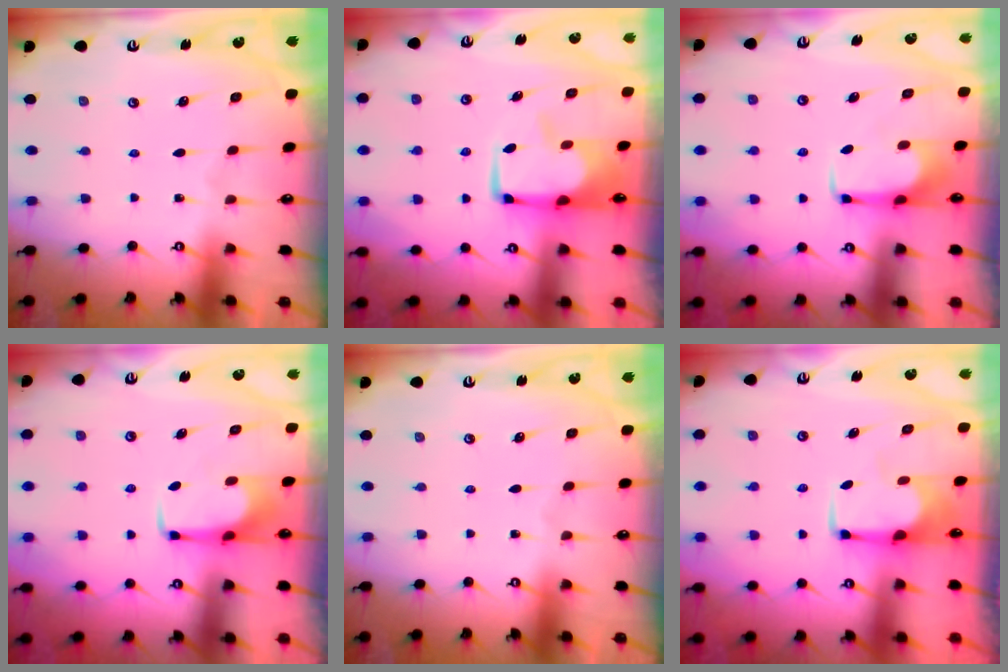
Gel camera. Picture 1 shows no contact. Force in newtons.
{"total": 0.8, "press": 0.0, "slide": 0.8}
{"total": 1.8, "press": 1.8, "slide": 0.2}
{"total": 1.5, "press": 1.4, "slide": 0.5}
{"total": 0.0}
{"total": 1.8, "press": 1.6, "slide": 0.8}